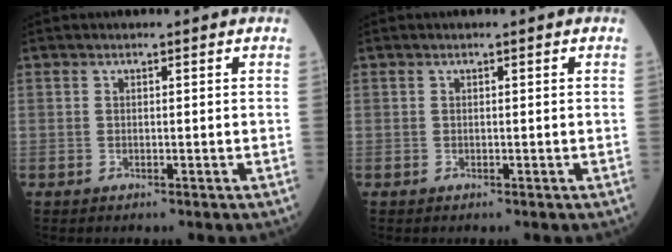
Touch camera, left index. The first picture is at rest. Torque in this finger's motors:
{"motor_torque": [0.03, 0.03, 0.00, 0.00]}